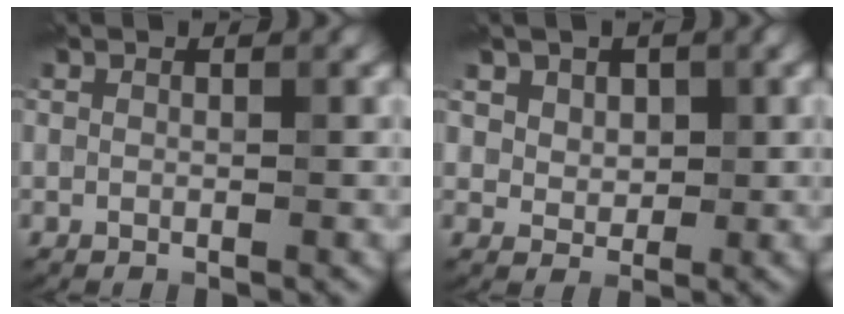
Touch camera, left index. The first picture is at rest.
{"total": 3.7, "force": [2.2, 2.7, 1.4], "torque": [-0.046, -0.010, 0.051]}